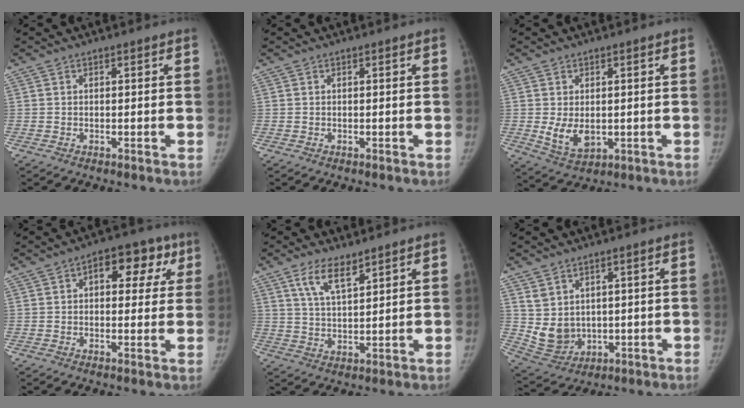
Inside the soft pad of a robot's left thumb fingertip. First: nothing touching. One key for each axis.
{"total": 0.0}
{"total": 5.9, "fx": -0.4, "fy": 4.0, "fz": 4.3, "tx": -0.064, "ty": -0.015, "tz": 0.008}
{"total": 10.0, "fx": 3.6, "fy": 6.1, "fz": 7.1, "tx": -0.046, "ty": 0.012, "tz": 0.040}
{"total": 6.3, "fx": 4.2, "fy": 2.1, "fz": 4.2, "tx": -0.069, "ty": -0.023, "tz": 0.083}
{"total": 7.2, "fx": 1.3, "fy": 6.1, "fz": 3.7, "tx": -0.052, "ty": -0.013, "tz": 0.053}